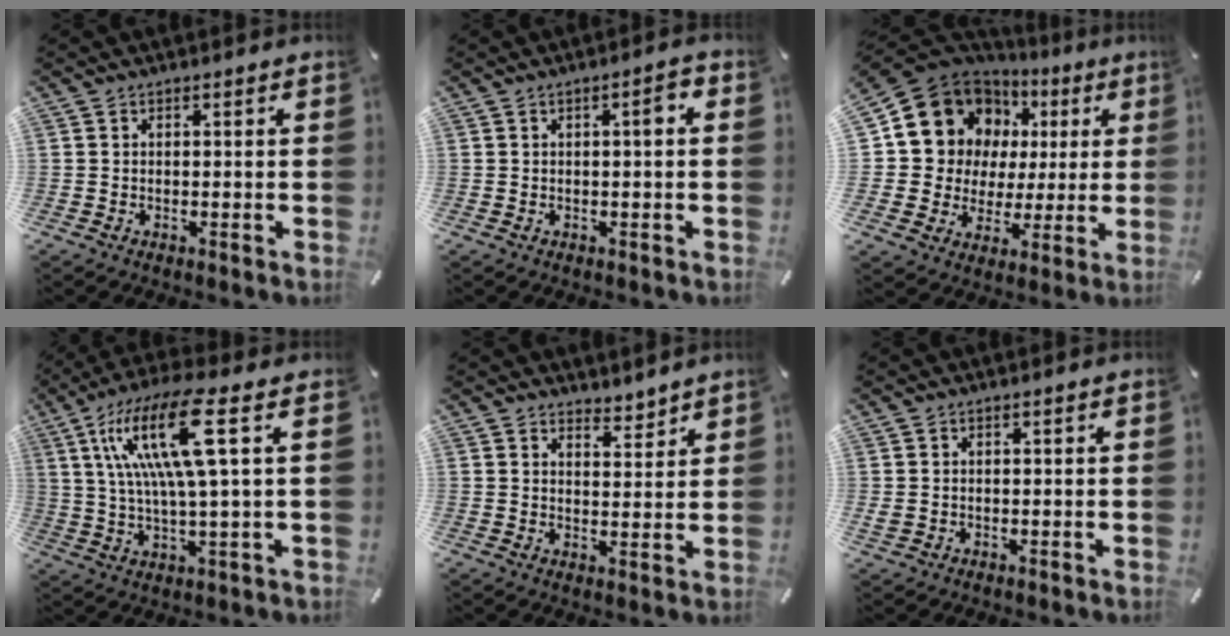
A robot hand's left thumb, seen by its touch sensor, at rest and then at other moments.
{"total": 3.2, "force": [0.5, 0.8, 3.1], "torque": [-0.044, 0.003, 0.002]}
{"total": 13.4, "force": [4.5, 12.3, 2.9], "torque": [-0.051, -0.045, 0.093]}
{"total": 17.1, "force": [5.3, 3.1, 16.0], "torque": [-0.337, -0.009, 0.075]}
{"total": 4.1, "force": [3.9, 1.5, -0.1], "torque": [0.016, -0.030, 0.068]}
{"total": 1.1, "force": [0.0, 0.9, 0.6], "torque": [-0.012, 0.003, 0.000]}